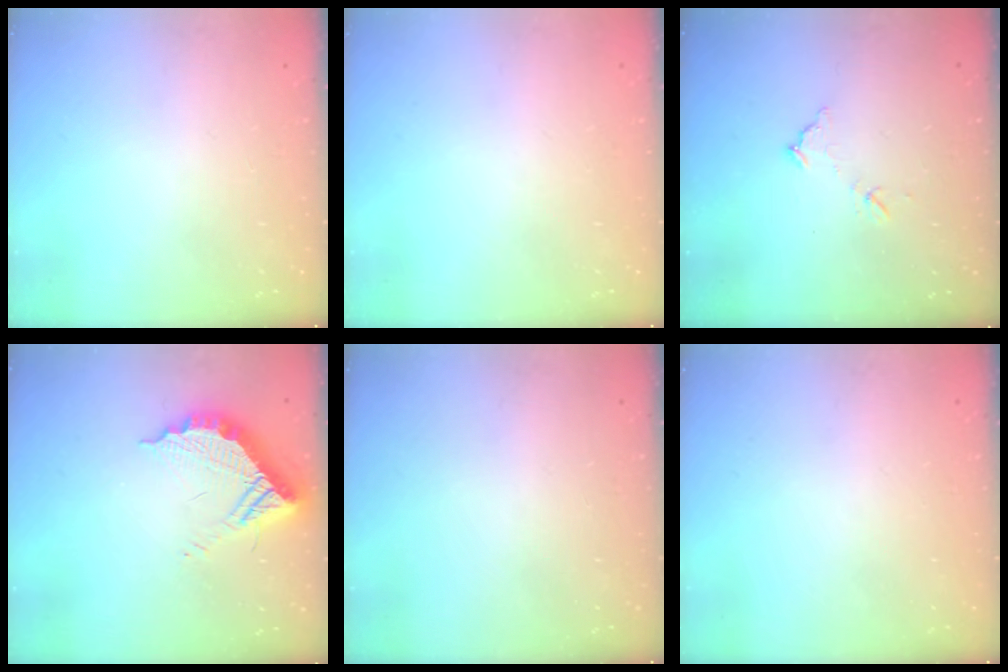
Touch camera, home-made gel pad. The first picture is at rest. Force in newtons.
{"total": 0.0}
{"total": 7.0, "press": 7.0, "slide": 0.3}
{"total": 14.5, "press": 14.4, "slide": 1.4}
{"total": 0.0}
{"total": 0.0}